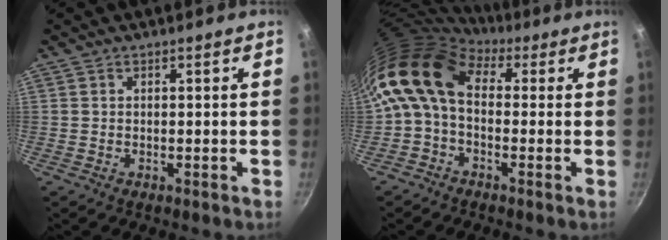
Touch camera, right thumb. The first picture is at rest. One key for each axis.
{"total": 11.9, "fx": 1.3, "fy": 8.1, "fz": 8.6, "tx": -0.154, "ty": 0.027, "tz": 0.000}